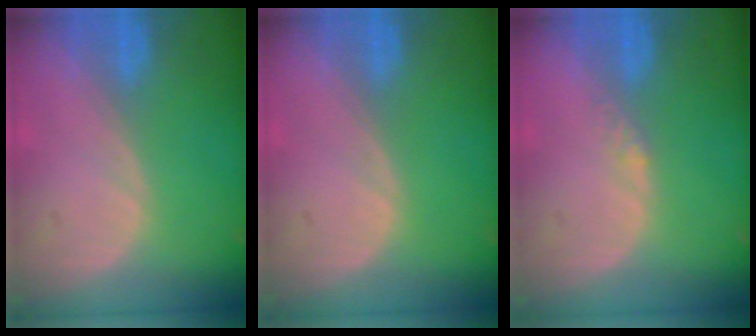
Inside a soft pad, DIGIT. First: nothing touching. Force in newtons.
{"total": 0.0}
{"total": 1.4, "press": 1.1, "slide": 0.8}